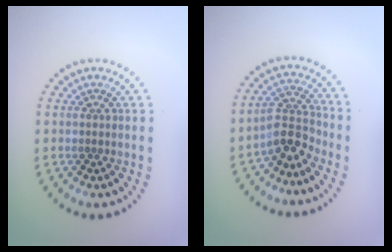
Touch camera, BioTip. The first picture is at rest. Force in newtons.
{"total": 3.4, "press": 2.8, "slide": 1.9}